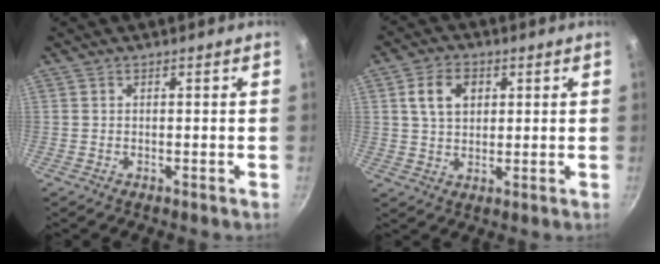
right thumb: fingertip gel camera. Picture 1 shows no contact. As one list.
[{"total": 7.2, "force": [2.2, 5.2, 4.5], "torque": [-0.064, 0.004, 0.036]}]